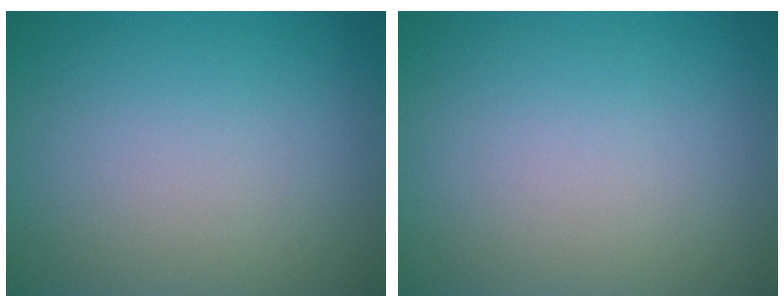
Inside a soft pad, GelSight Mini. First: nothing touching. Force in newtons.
{"total": 0.0}